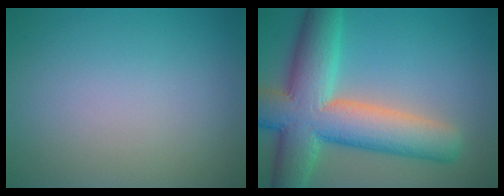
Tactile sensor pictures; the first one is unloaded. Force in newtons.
{"total": 11.8, "press": 11.8, "slide": 0.7}